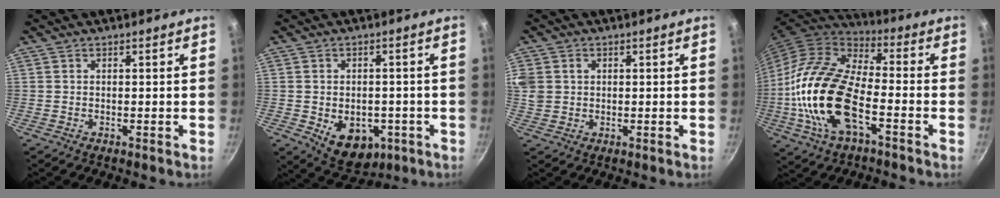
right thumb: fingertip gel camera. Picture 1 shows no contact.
{"total": 10.0, "force": [-3.4, 7.0, 6.4], "torque": [-0.075, 0.009, -0.034]}
{"total": 7.1, "force": [1.5, 6.1, 3.3], "torque": [-0.088, 0.007, 0.035]}
{"total": 20.6, "force": [-5.5, 10.0, 17.2], "torque": [-0.352, 0.024, -0.105]}